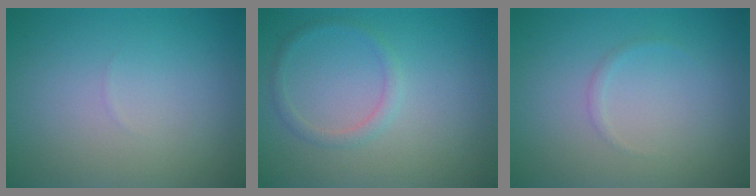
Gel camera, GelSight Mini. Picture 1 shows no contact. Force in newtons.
{"total": 1.3, "press": 1.3, "slide": 0.1}
{"total": 0.6, "press": 0.6, "slide": 0.0}